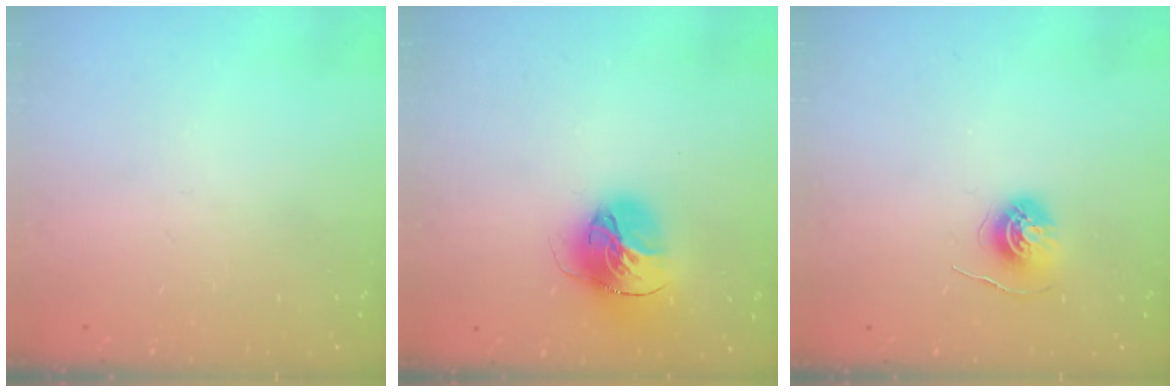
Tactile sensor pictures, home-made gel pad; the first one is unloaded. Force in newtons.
{"total": 16.4, "press": 16.4, "slide": 1.6}
{"total": 5.7, "press": 5.7, "slide": 0.5}